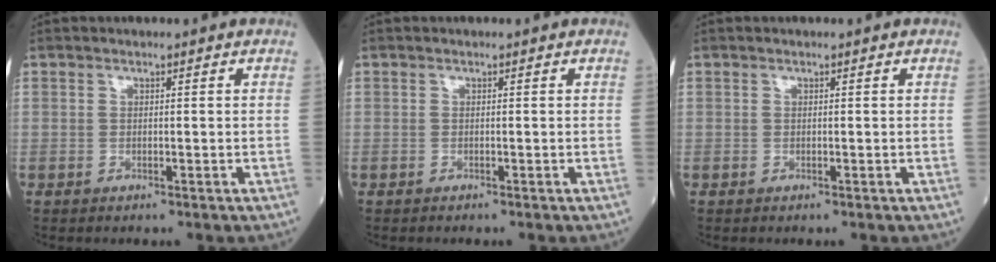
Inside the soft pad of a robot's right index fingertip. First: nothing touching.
{"total": 0.0}
{"total": 0.0}